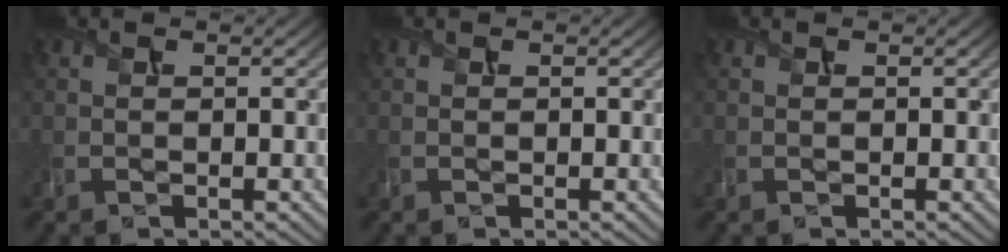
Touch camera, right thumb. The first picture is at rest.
{"total": 0.0}
{"total": 0.0}